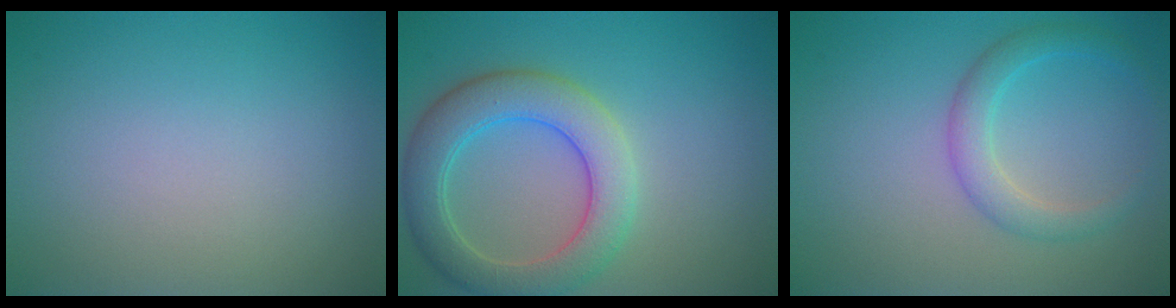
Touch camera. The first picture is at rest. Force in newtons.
{"total": 6.0, "press": 6.0, "slide": 0.3}
{"total": 2.7, "press": 2.7, "slide": 0.1}